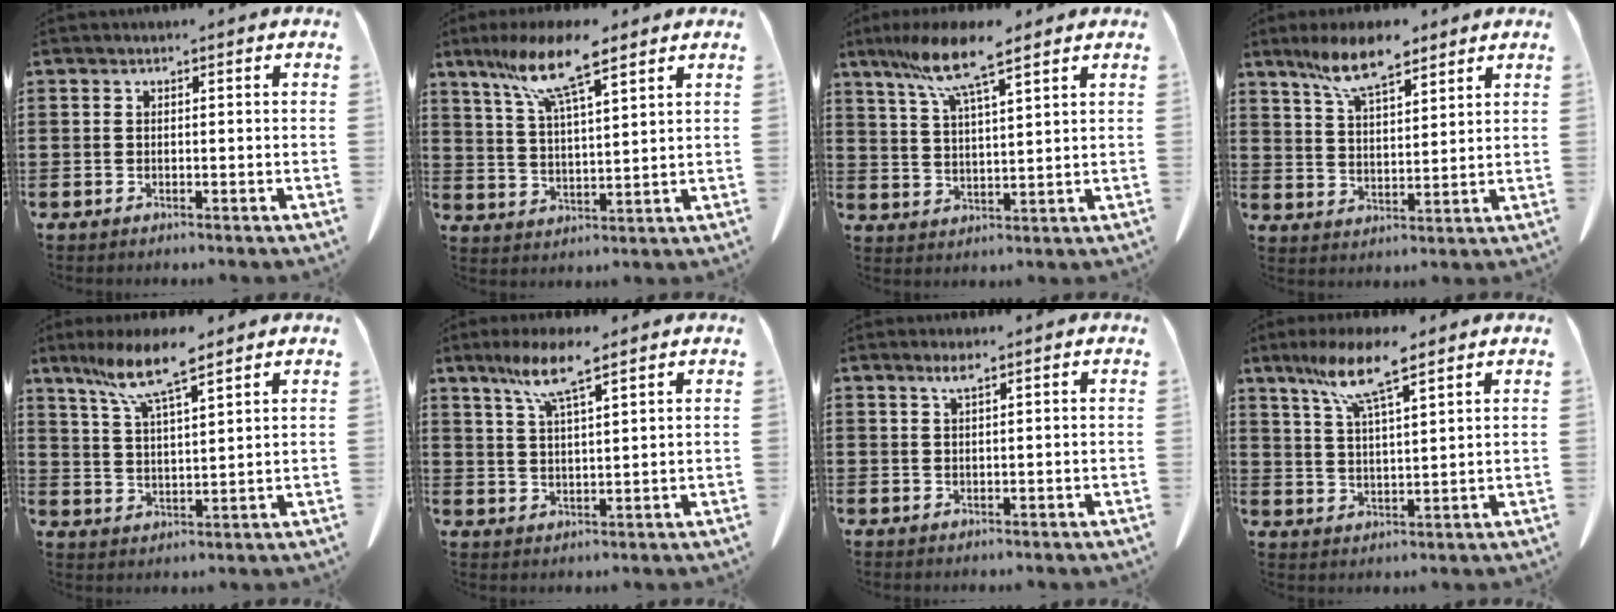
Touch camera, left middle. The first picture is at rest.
{"total": 10.9, "force": [7.5, 1.8, 7.7], "torque": [-0.166, -0.012, 0.132]}
{"total": 9.1, "force": [6.4, 1.2, 6.4], "torque": [-0.140, -0.013, 0.112]}
{"total": 9.1, "force": [6.9, 2.5, 5.4], "torque": [-0.122, -0.007, 0.127]}
{"total": 9.1, "force": [6.7, 1.1, 6.0], "torque": [-0.133, -0.015, 0.120]}
{"total": 7.2, "force": [4.9, 0.6, 5.2], "torque": [-0.113, -0.002, 0.086]}
{"total": 2.2, "force": [1.4, 0.2, 1.7], "torque": [-0.036, 0.002, 0.024]}
{"total": 9.2, "force": [6.5, 1.1, 6.4], "torque": [-0.140, -0.011, 0.114]}